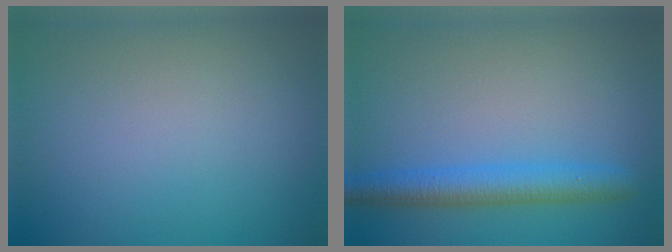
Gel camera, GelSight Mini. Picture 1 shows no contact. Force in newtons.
{"total": 3.9, "press": 3.9, "slide": 0.1}